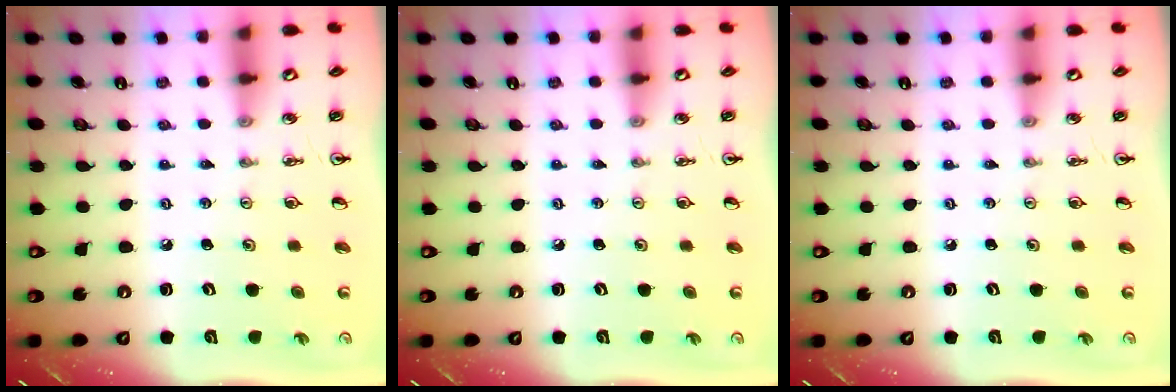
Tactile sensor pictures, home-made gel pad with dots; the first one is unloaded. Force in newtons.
{"total": 0.0}
{"total": 0.0}